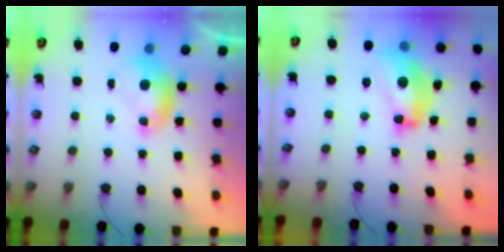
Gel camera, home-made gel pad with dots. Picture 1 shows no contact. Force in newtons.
{"total": 11.1, "press": 11.0, "slide": 0.6}